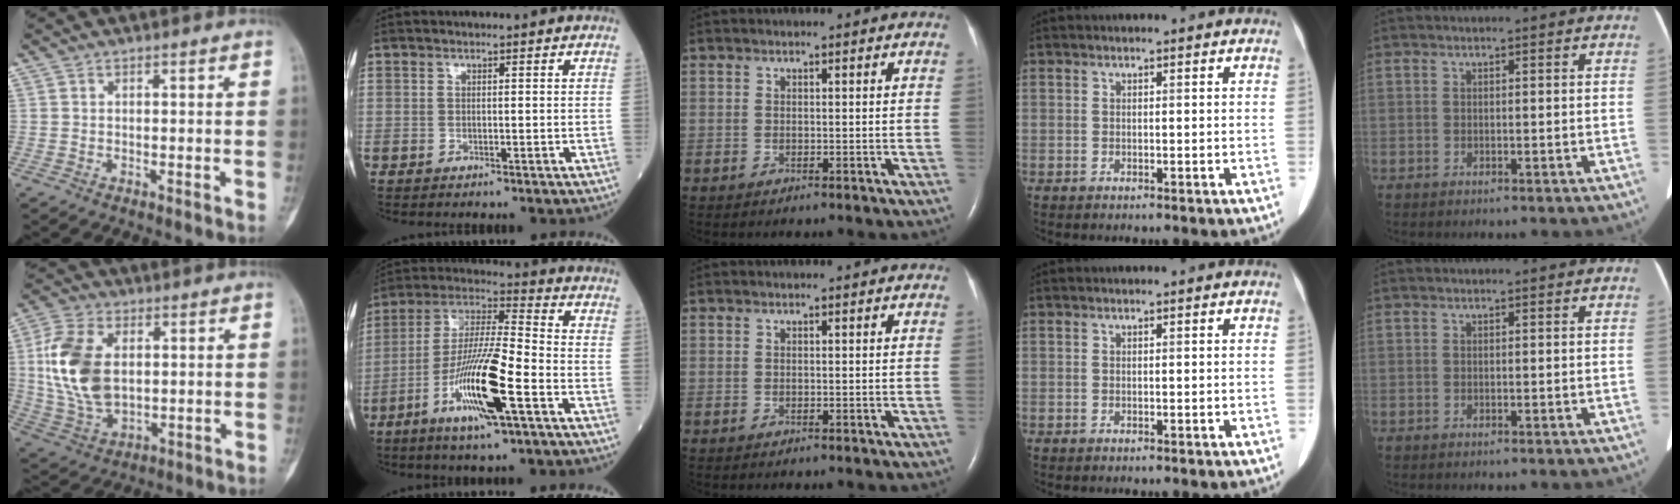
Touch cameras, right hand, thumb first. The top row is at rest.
{"thumb": {"total": 15.2, "force": [2.1, 9.4, 11.8], "torque": [-0.234, -0.004, 0.045]}, "index": {"total": 15.4, "force": [-6.4, 1.3, 13.9], "torque": [-0.275, -0.012, -0.119]}}